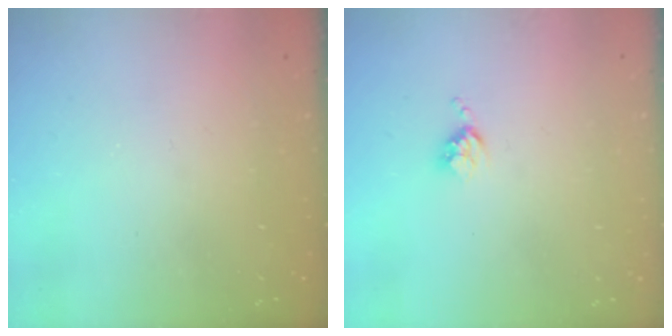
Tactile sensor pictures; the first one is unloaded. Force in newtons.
{"total": 3.3, "press": 3.3, "slide": 0.4}